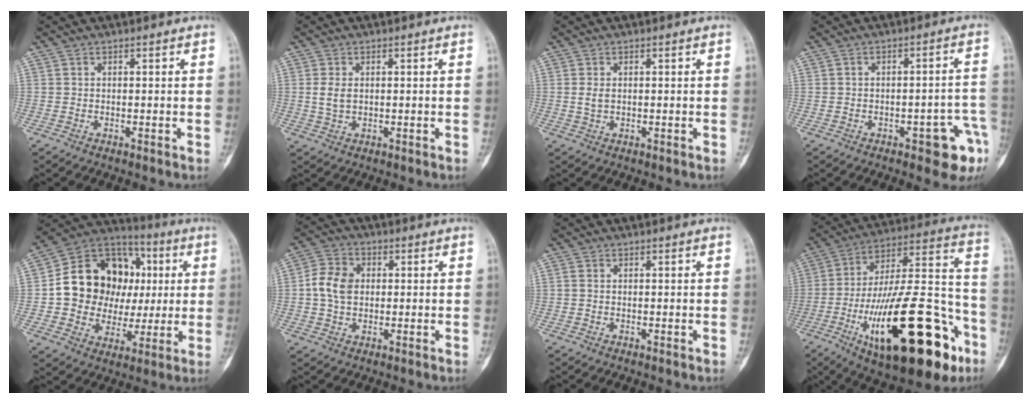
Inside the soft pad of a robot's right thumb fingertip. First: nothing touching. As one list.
[{"total": 3.0, "force": [0.4, 1.9, 2.3], "torque": [-0.047, -0.002, 0.011]}, {"total": 1.8, "force": [0.2, 1.1, 1.4], "torque": [-0.029, -0.001, 0.008]}, {"total": 8.9, "force": [-4.4, 3.0, 7.2], "torque": [-0.062, 0.031, -0.048]}, {"total": 21.0, "force": [2.3, 16.8, 12.3], "torque": [-0.155, 0.035, 0.049]}, {"total": 7.3, "force": [0.4, 5.6, 4.8], "torque": [-0.084, 0.012, 0.001]}, {"total": 0.7, "force": [0.0, 0.5, 0.5], "torque": [-0.013, 0.000, -0.001]}, {"total": 34.5, "force": [-14.4, 12.7, 28.7], "torque": [-0.434, 0.065, -0.212]}]